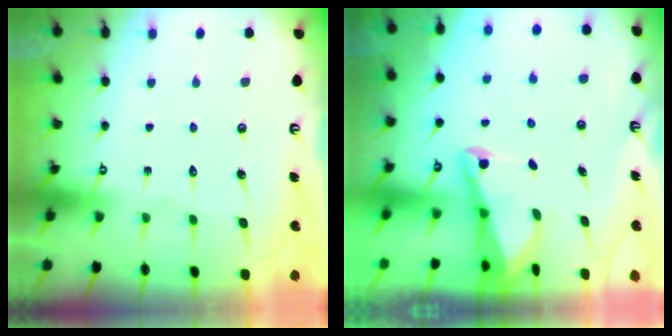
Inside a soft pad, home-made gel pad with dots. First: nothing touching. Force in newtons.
{"total": 3.0, "press": 2.9, "slide": 0.7}